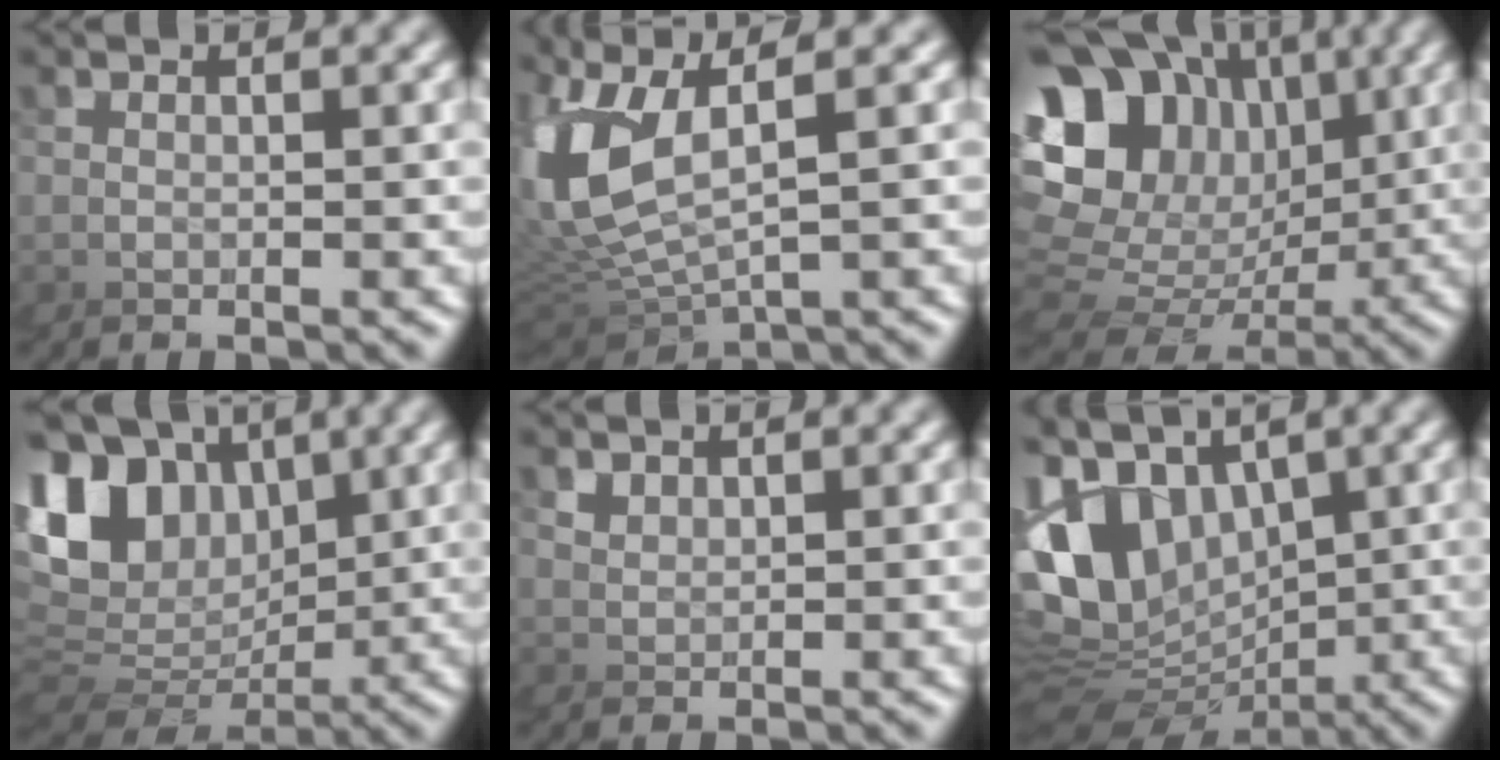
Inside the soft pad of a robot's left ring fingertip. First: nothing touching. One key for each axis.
{"total": 2.9, "fx": 0.6, "fy": 2.3, "fz": 1.7, "tx": -0.108, "ty": -0.002, "tz": 0.011}
{"total": 11.5, "fx": 3.0, "fy": 9.4, "fz": 5.9, "tx": -0.127, "ty": 0.012, "tz": 0.029}
{"total": 6.7, "fx": 3.3, "fy": 5.2, "fz": 2.5, "tx": -0.074, "ty": 0.013, "tz": 0.040}
{"total": 2.8, "fx": 1.9, "fy": -0.1, "fz": -2.1, "tx": 0.015, "ty": -0.003, "tz": 0.032}
{"total": 6.2, "fx": 1.2, "fy": 4.9, "fz": 3.7, "tx": -0.104, "ty": 0.017, "tz": 0.004}